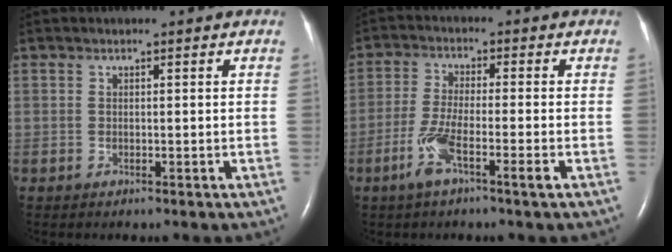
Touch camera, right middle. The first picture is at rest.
{"total": 6.0, "force": [-3.0, 0.1, 5.3], "torque": [-0.111, -0.009, -0.059]}